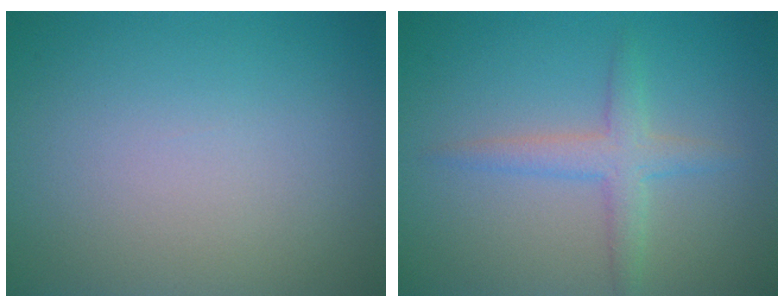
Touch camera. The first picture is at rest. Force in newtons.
{"total": 2.7, "press": 2.7, "slide": 0.1}